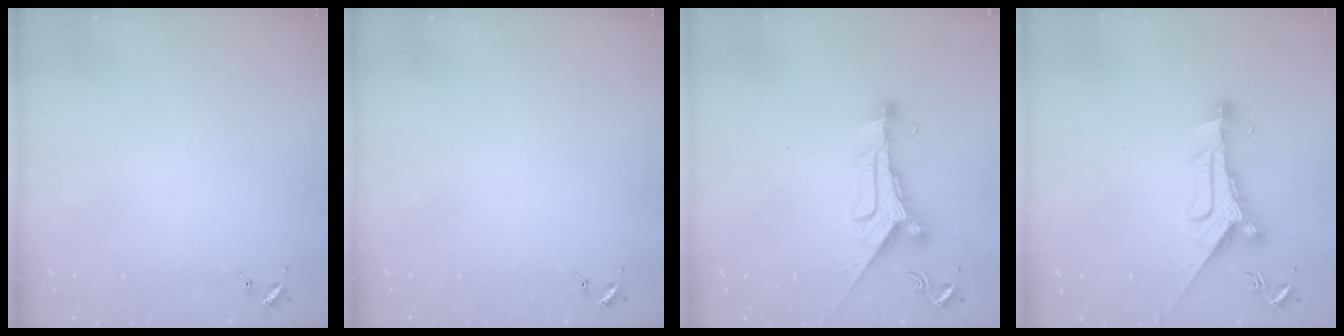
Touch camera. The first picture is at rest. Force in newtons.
{"total": 0.0}
{"total": 9.8, "press": 9.8, "slide": 0.2}
{"total": 10.0, "press": 10.0, "slide": 0.3}